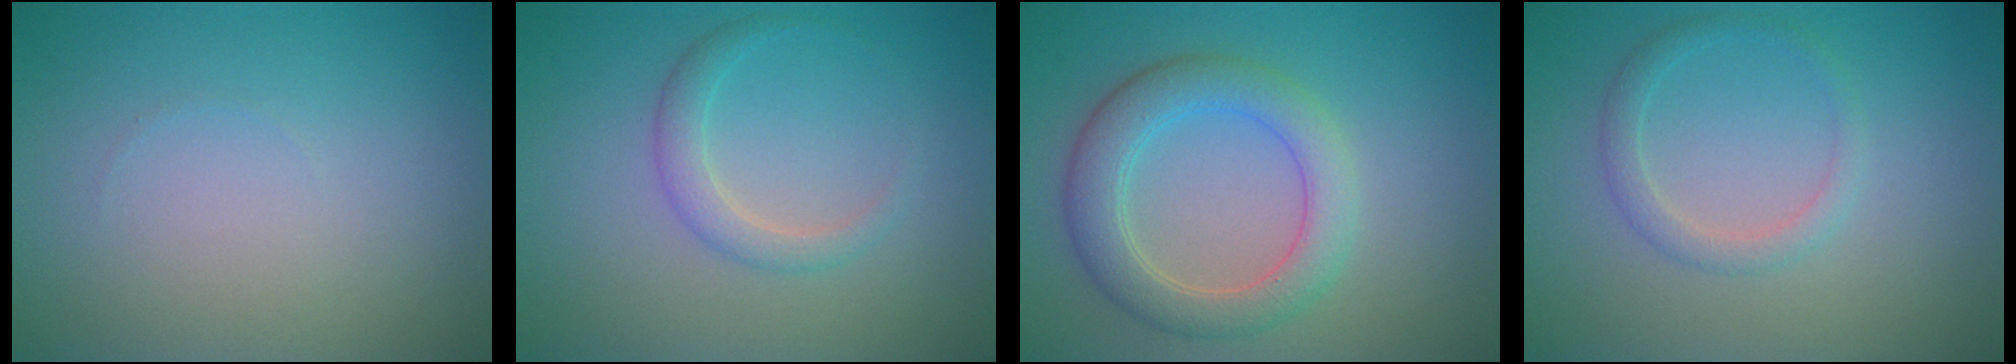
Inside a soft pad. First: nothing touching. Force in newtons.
{"total": 1.9, "press": 1.9, "slide": 0.1}
{"total": 4.7, "press": 4.7, "slide": 0.3}
{"total": 1.7, "press": 1.7, "slide": 0.1}